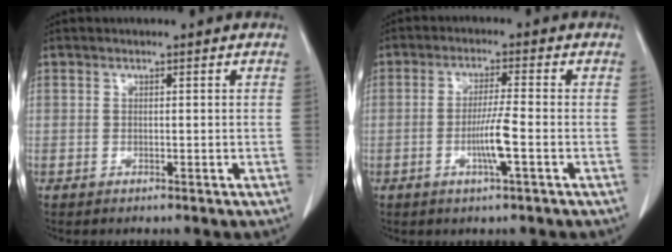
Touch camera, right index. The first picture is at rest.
{"total": 5.2, "force": [-1.6, -0.4, 5.0], "torque": [-0.094, -0.007, -0.030]}